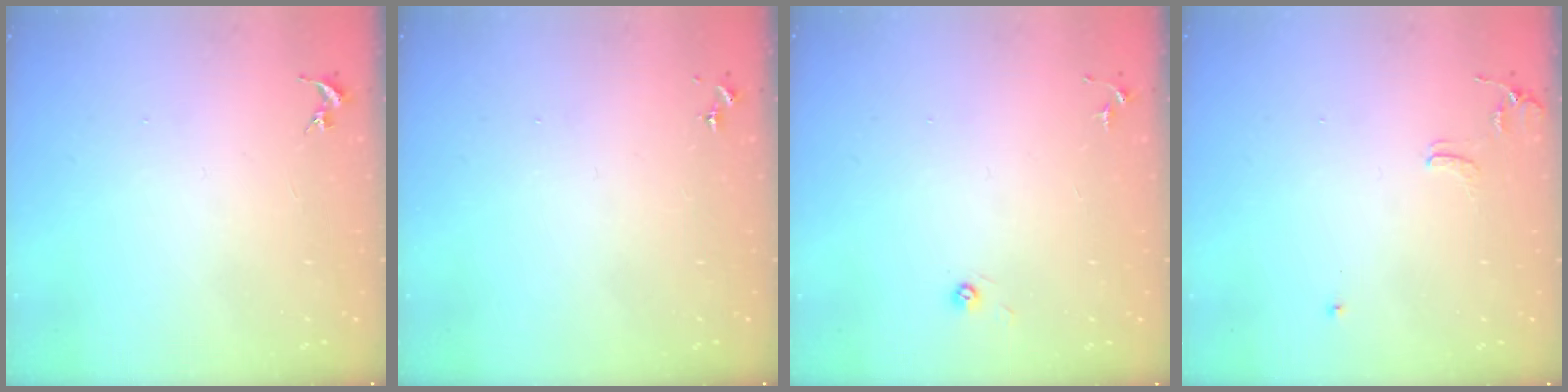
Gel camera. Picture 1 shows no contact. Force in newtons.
{"total": 0.0}
{"total": 3.1, "press": 3.0, "slide": 0.8}
{"total": 6.4, "press": 6.3, "slide": 0.8}